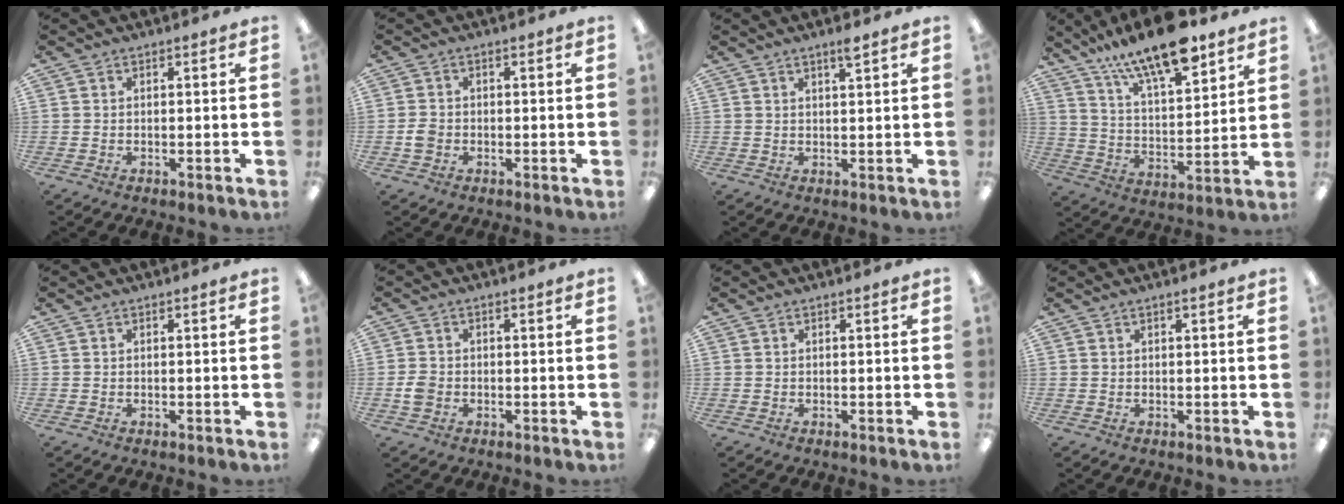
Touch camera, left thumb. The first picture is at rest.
{"total": 2.5, "force": [-0.6, 2.0, 1.3], "torque": [-0.021, 0.005, -0.012]}
{"total": 2.6, "force": [2.0, 0.1, 1.7], "torque": [-0.030, -0.003, 0.033]}
{"total": 17.3, "force": [13.0, 5.4, 10.0], "torque": [-0.168, -0.077, 0.220]}
{"total": 0.0}
{"total": 2.8, "force": [-0.8, 2.2, 1.4], "torque": [-0.024, 0.006, -0.015]}
{"total": 0.0}
{"total": 0.7, "force": [0.4, 0.1, 0.6], "torque": [-0.011, 0.002, 0.007]}